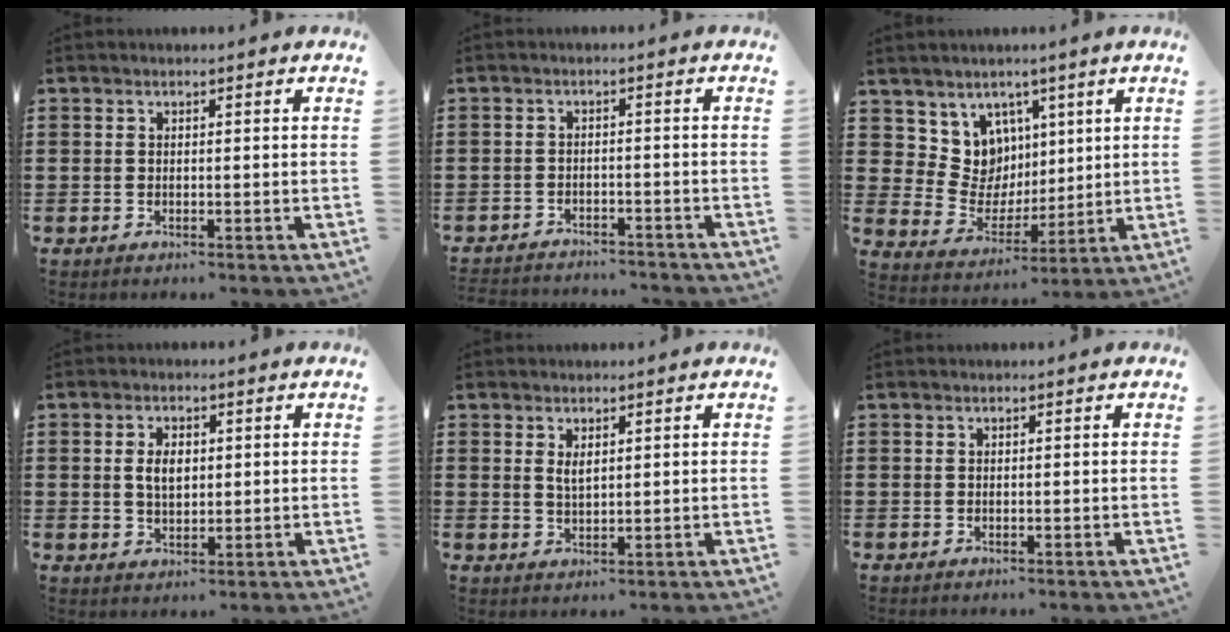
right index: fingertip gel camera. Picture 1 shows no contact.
{"total": 2.7, "force": [-2.7, 0.0, -0.1], "torque": [-0.005, -0.003, -0.058]}
{"total": 8.5, "force": [3.2, 7.7, 1.9], "torque": [-0.064, -0.023, 0.065]}
{"total": 3.6, "force": [0.3, 2.0, 3.0], "torque": [-0.055, 0.003, 0.002]}
{"total": 1.8, "force": [0.8, 0.7, 1.5], "torque": [-0.033, 0.000, 0.014]}
{"total": 0.0}